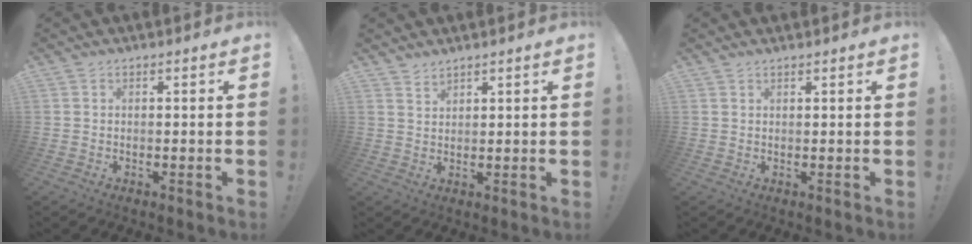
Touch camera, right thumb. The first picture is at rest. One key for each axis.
{"total": 2.1, "fx": 2.0, "fy": 0.4, "fz": 0.3, "tx": 0.002, "ty": -0.019, "tz": 0.037}
{"total": 0.9, "fx": 0.9, "fy": 0.1, "fz": 0.2, "tx": -0.002, "ty": 0.000, "tz": 0.016}